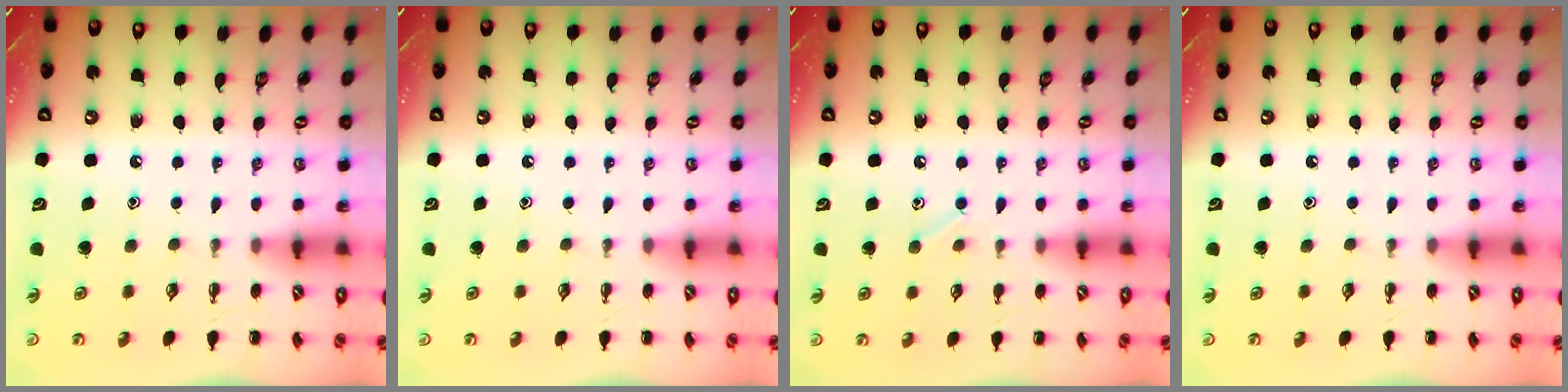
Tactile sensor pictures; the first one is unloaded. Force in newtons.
{"total": 0.0}
{"total": 5.2, "press": 5.0, "slide": 1.4}
{"total": 0.0}